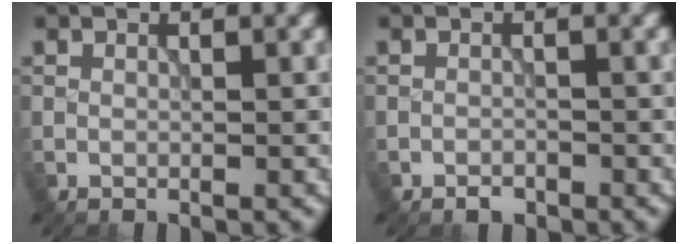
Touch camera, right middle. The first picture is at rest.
{"total": 0.9, "force": [-0.7, 0.5, 0.2], "torque": [-0.002, -0.003, -0.013]}